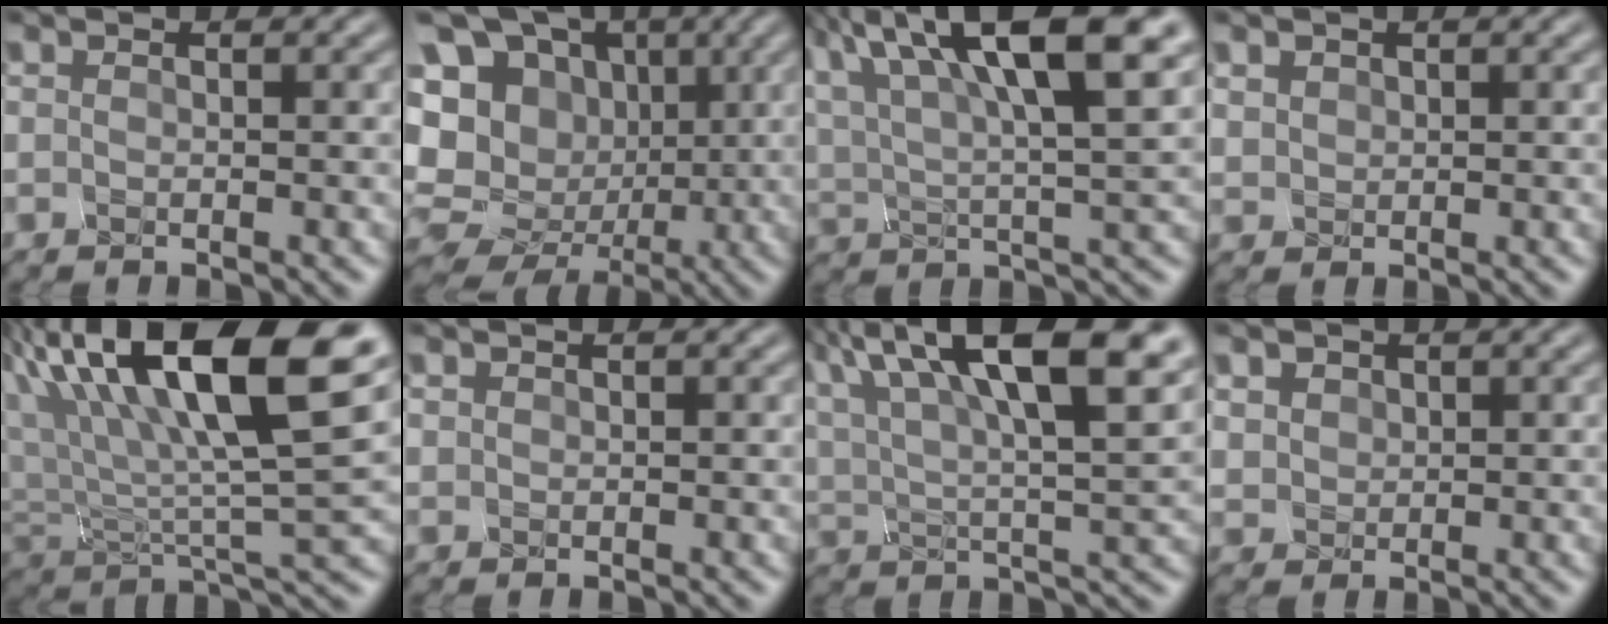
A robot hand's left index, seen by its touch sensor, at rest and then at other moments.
{"total": 15.0, "force": [-0.1, 14.0, 5.5], "torque": [-0.169, 0.019, 0.009]}
{"total": 12.7, "force": [7.0, 3.2, 10.1], "torque": [-0.189, 0.022, 0.127]}
{"total": 1.4, "force": [0.8, -0.1, -1.2], "torque": [0.007, 0.003, 0.029]}
{"total": 15.1, "force": [7.5, 5.1, 12.0], "torque": [-0.234, 0.013, 0.146]}
{"total": 1.2, "force": [0.2, -0.5, -1.0], "torque": [0.007, -0.001, 0.016]}
{"total": 14.6, "force": [7.6, 4.8, 11.5], "torque": [-0.198, 0.032, 0.125]}
{"total": 1.5, "force": [1.0, 0.4, -1.1], "torque": [0.005, 0.000, 0.030]}